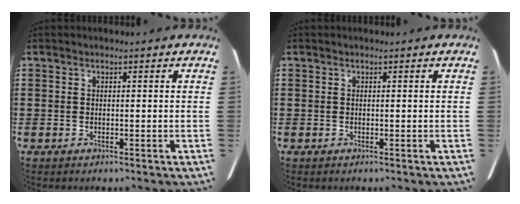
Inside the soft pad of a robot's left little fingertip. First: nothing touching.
{"total": 0.0}